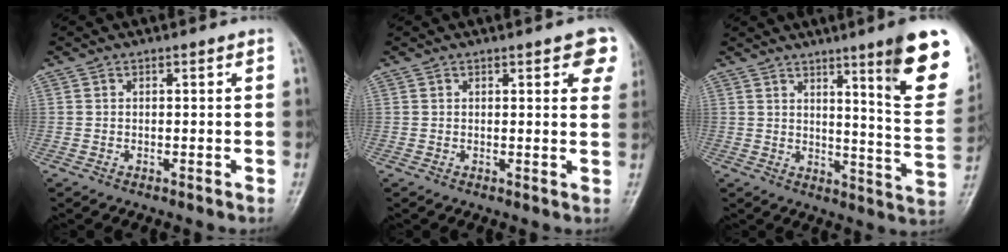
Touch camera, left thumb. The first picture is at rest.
{"total": 6.1, "force": [3.2, 2.1, 4.8], "torque": [-0.030, -0.008, 0.030]}
{"total": 17.0, "force": [9.3, 1.6, 14.1], "torque": [-0.151, -0.060, 0.129]}